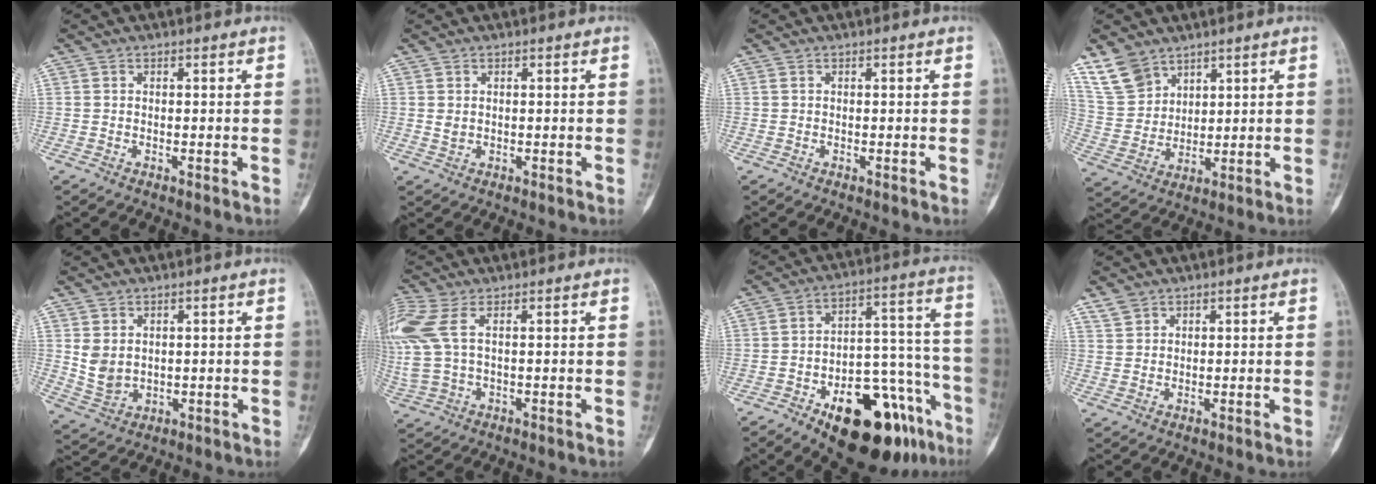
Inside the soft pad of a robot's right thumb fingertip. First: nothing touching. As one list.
[{"total": 1.1, "force": [0.3, 0.8, 0.7], "torque": [-0.011, -0.001, 0.009]}, {"total": 0.0}, {"total": 8.2, "force": [6.2, 5.0, 2.1], "torque": [-0.030, -0.029, 0.139]}, {"total": 4.9, "force": [1.2, 3.7, 2.9], "torque": [-0.047, -0.012, 0.041]}, {"total": 9.2, "force": [2.6, 4.0, 7.9], "torque": [-0.232, 0.018, 0.063]}, {"total": 24.1, "force": [-13.2, 10.7, 17.0], "torque": [-0.169, 0.098, -0.185]}, {"total": 2.2, "force": [1.7, 1.3, 0.4], "torque": [-0.001, -0.001, 0.035]}]